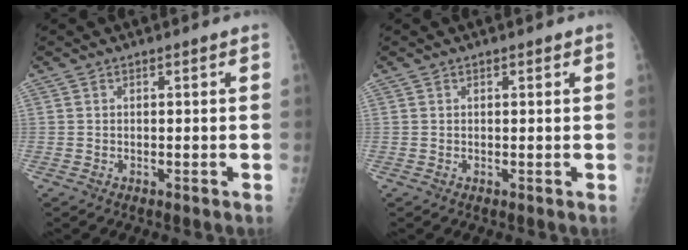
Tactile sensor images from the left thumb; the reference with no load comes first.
{"total": 0.9, "force": [0.5, 0.4, 0.6], "torque": [-0.007, -0.001, 0.006]}